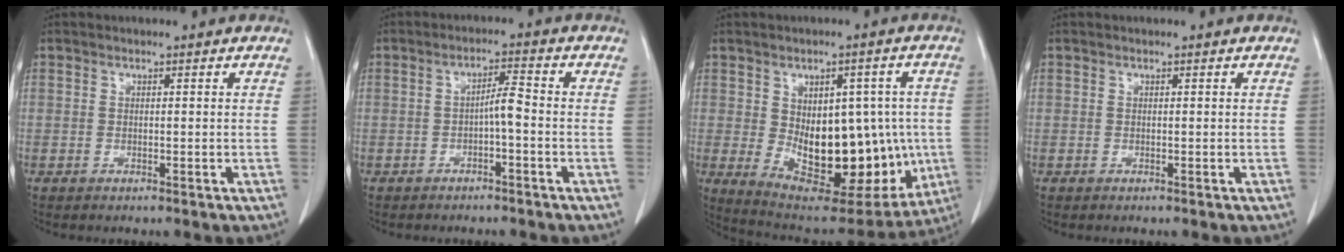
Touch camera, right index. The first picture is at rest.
{"total": 3.1, "force": [-0.9, 0.3, 3.0], "torque": [-0.049, 0.009, -0.015]}
{"total": 20.6, "force": [-2.1, 10.9, 17.4], "torque": [-0.261, 0.001, 0.003]}
{"total": 0.0}